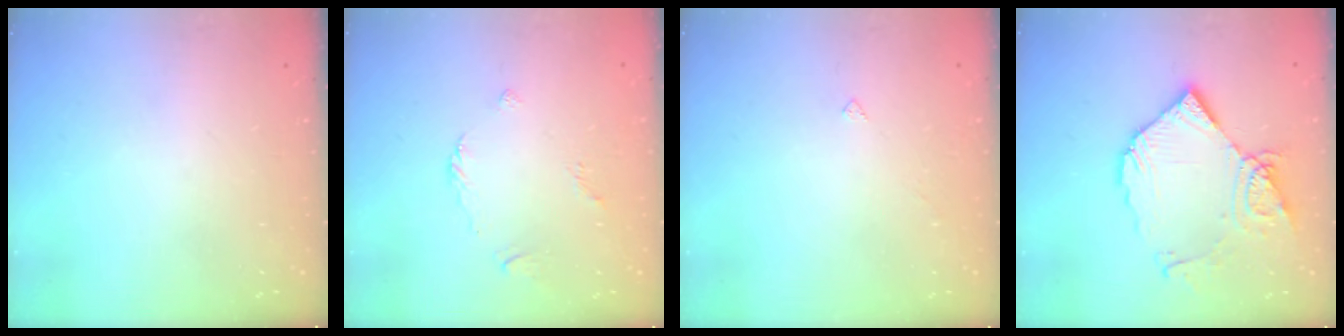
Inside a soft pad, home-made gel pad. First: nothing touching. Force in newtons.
{"total": 3.4, "press": 3.3, "slide": 0.7}
{"total": 2.3, "press": 2.3, "slide": 0.5}
{"total": 15.0, "press": 14.9, "slide": 1.9}